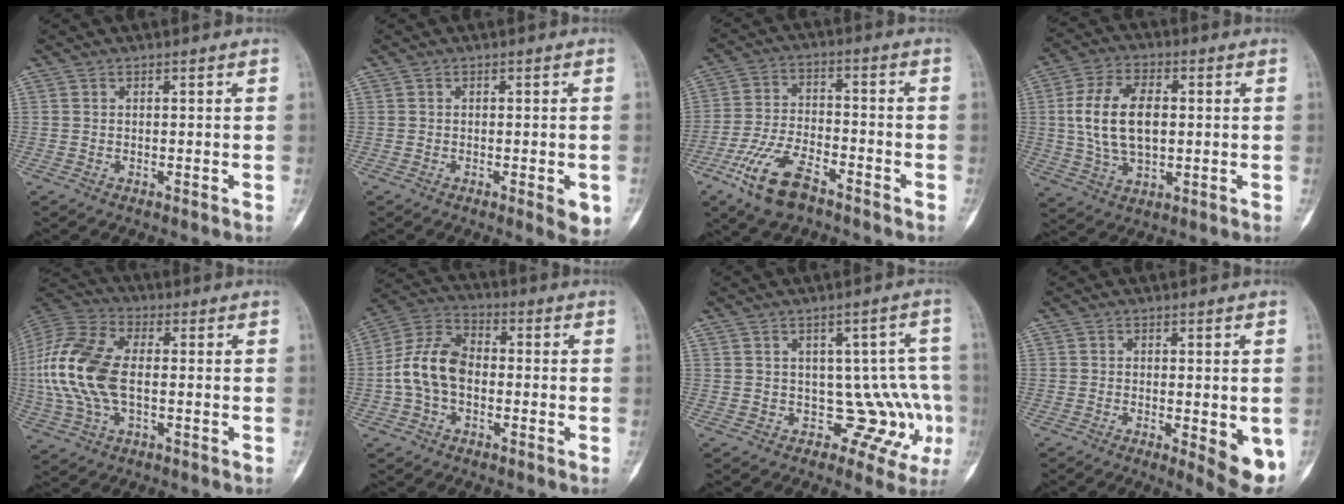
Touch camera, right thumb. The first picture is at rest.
{"total": 4.1, "force": [-1.4, 1.4, 3.6], "torque": [-0.030, -0.005, -0.014]}
{"total": 11.9, "force": [-7.3, 5.3, 7.8], "torque": [-0.151, 0.028, -0.141]}
{"total": 13.6, "force": [1.0, 8.2, 10.9], "torque": [-0.194, 0.008, 0.021]}
{"total": 17.5, "force": [-0.5, 9.9, 14.3], "torque": [-0.321, 0.018, -0.011]}
{"total": 11.4, "force": [-1.4, 7.7, 8.3], "torque": [-0.151, 0.035, -0.039]}
{"total": 9.6, "force": [-1.8, 6.8, 6.5], "torque": [-0.012, 0.017, -0.014]}
{"total": 7.8, "force": [-1.9, 2.6, 7.1], "torque": [-0.079, -0.016, -0.021]}